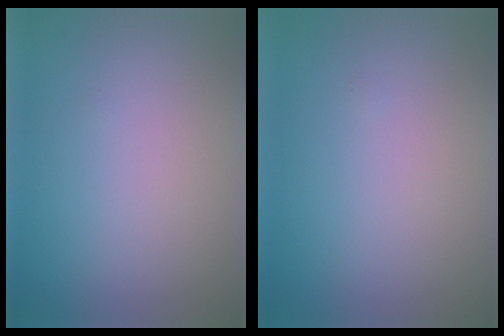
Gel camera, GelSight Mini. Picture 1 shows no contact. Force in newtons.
{"total": 0.0}